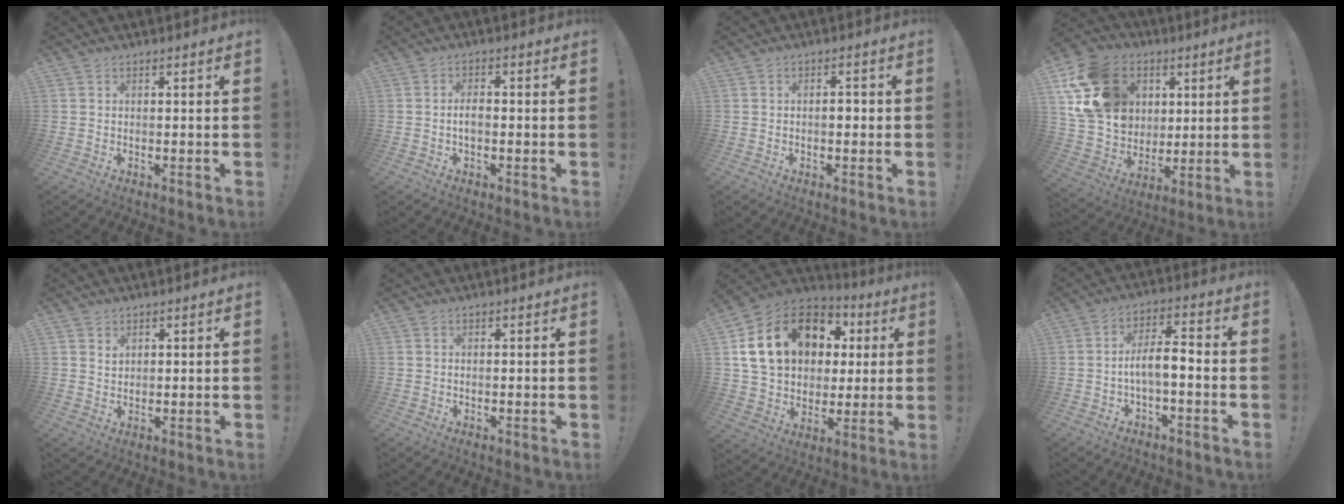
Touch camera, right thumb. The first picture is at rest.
{"total": 2.7, "force": [-0.7, 1.3, 2.3], "torque": [-0.045, 0.002, -0.015]}
{"total": 2.6, "force": [-0.8, 1.5, 1.9], "torque": [-0.031, 0.007, -0.017]}
{"total": 20.2, "force": [7.0, 16.5, 9.3], "torque": [-0.158, -0.013, 0.160]}
{"total": 1.9, "force": [1.3, 1.3, 0.4], "torque": [0.003, -0.010, 0.023]}
{"total": 1.0, "force": [0.0, 1.0, -0.1], "torque": [0.008, -0.001, -0.003]}
{"total": 22.4, "force": [7.8, 15.9, 13.6], "torque": [-0.230, -0.014, 0.168]}
{"total": 7.5, "force": [-2.2, 2.6, 6.7], "torque": [-0.124, 0.012, -0.038]}